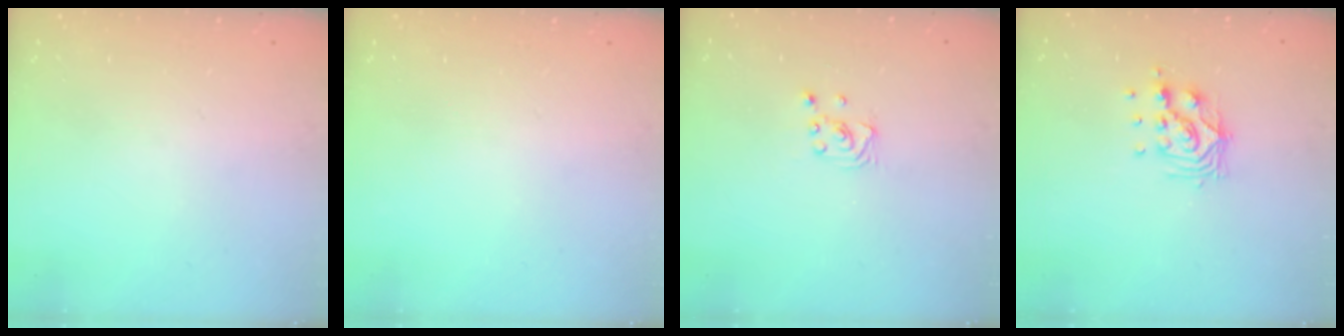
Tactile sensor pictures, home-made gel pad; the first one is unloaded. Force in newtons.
{"total": 0.0}
{"total": 2.3, "press": 2.3, "slide": 0.2}
{"total": 9.7, "press": 9.6, "slide": 0.8}